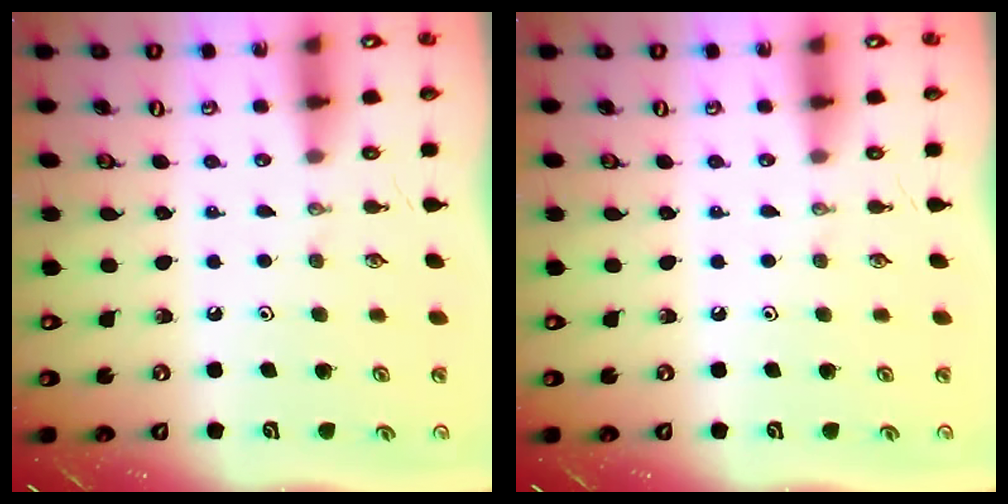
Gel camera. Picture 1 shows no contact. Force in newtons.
{"total": 0.0}